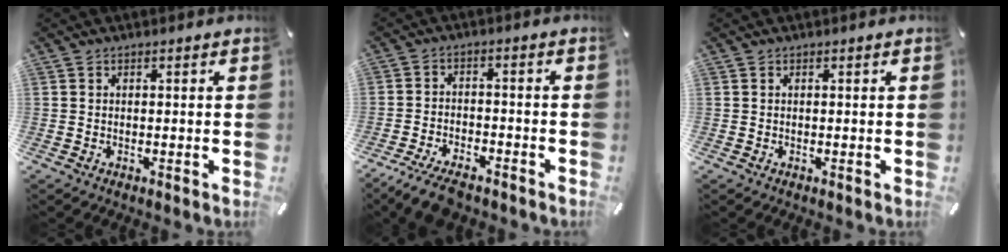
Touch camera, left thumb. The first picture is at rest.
{"total": 7.1, "force": [-5.8, 2.5, 3.3], "torque": [-0.070, 0.022, -0.110]}
{"total": 0.0}